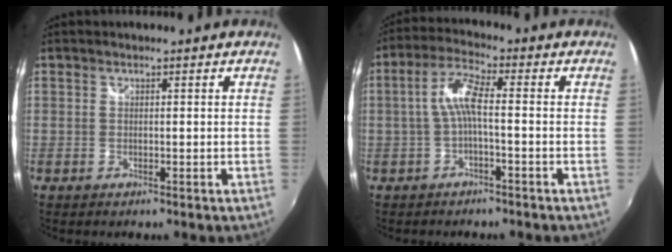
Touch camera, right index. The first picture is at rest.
{"total": 5.6, "force": [-1.0, 1.0, 5.4], "torque": [-0.117, 0.012, -0.020]}